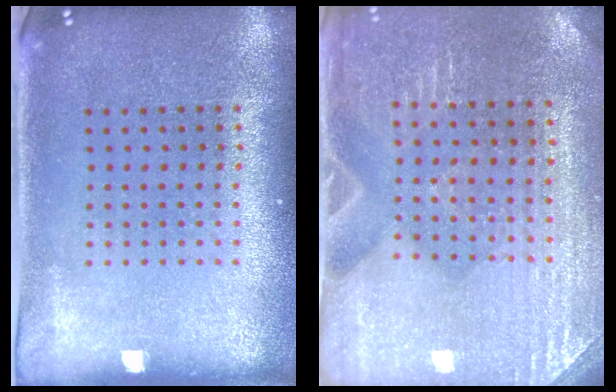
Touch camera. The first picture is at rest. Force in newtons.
{"total": 3.0, "press": 3.0, "slide": 0.2}